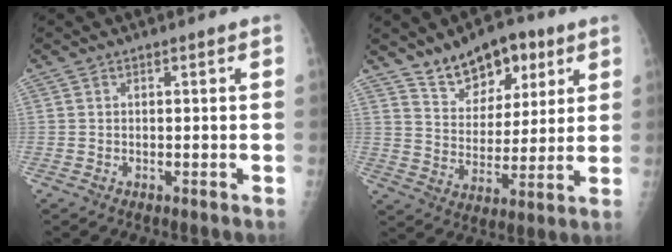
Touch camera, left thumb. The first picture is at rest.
{"total": 12.7, "force": [8.1, 7.5, 6.3], "torque": [-0.062, -0.039, 0.136]}